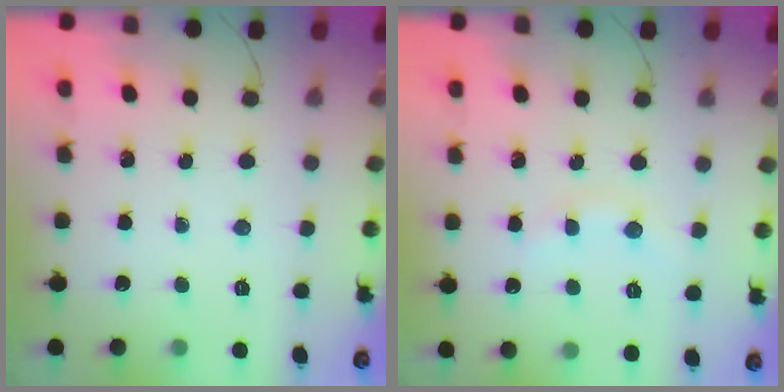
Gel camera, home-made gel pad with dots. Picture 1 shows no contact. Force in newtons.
{"total": 5.5, "press": 5.3, "slide": 1.6}